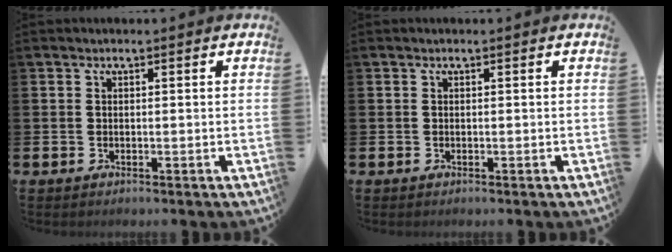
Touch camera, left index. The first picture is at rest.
{"total": 0.0}